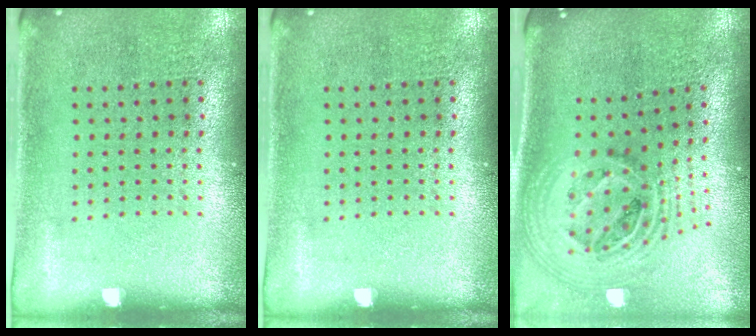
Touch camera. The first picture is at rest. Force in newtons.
{"total": 0.0}
{"total": 2.1, "press": 1.6, "slide": 1.3}